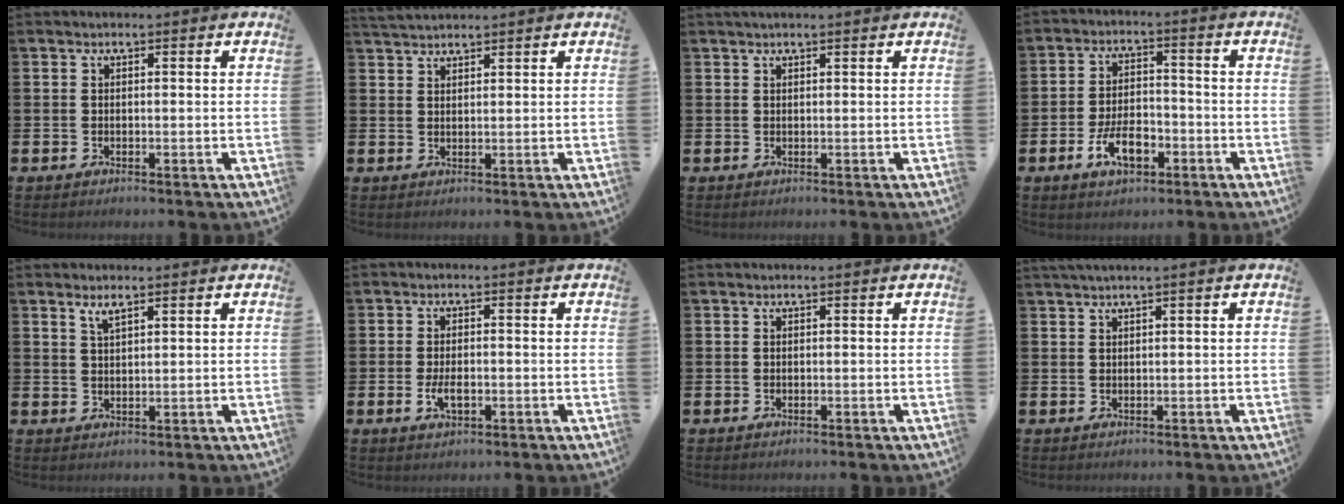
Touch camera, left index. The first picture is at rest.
{"total": 2.7, "force": [2.6, 0.4, 0.4], "torque": [-0.010, -0.007, 0.048]}
{"total": 0.8, "force": [0.7, -0.1, 0.3], "torque": [-0.001, -0.001, 0.013]}
{"total": 5.9, "force": [-2.6, 3.1, 4.2], "torque": [-0.063, 0.006, -0.051]}
{"total": 2.2, "force": [1.8, 0.5, 1.1], "torque": [-0.015, -0.002, 0.030]}
{"total": 2.7, "force": [-0.5, 1.4, 2.3], "torque": [-0.040, 0.000, -0.010]}
{"total": 0.0}
{"total": 1.3, "force": [1.0, -0.3, 0.8], "torque": [-0.019, 0.001, 0.018]}